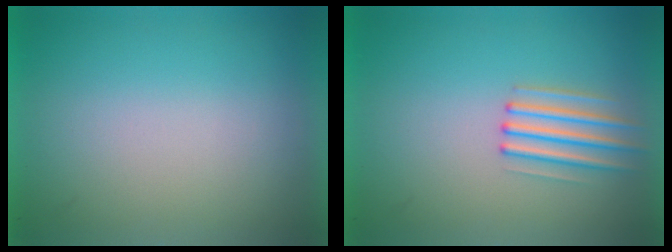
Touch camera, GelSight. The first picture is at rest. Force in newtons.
{"total": 2.1}